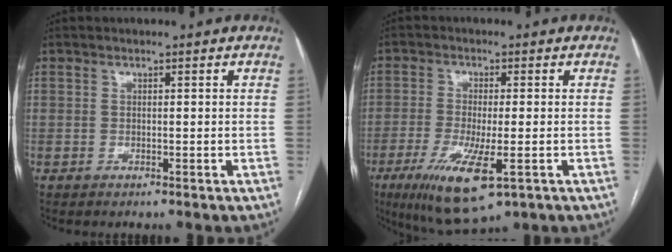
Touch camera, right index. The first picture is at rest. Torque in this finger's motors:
{"motor_torque": [1.11, -0.32, 0.55, 0.15]}